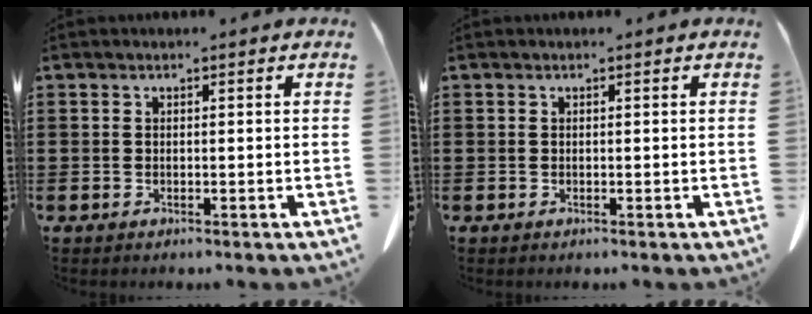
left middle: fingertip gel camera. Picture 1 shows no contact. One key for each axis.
{"total": 0.0}